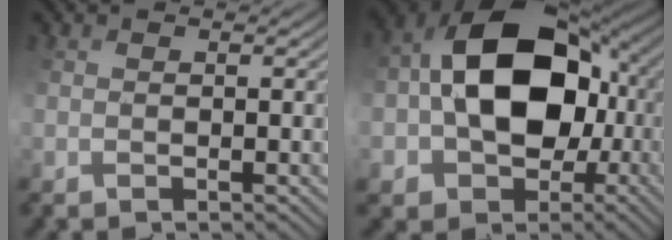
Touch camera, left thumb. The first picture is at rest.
{"total": 14.3, "force": [0.1, 10.3, 9.9], "torque": [-0.170, 0.017, -0.004]}